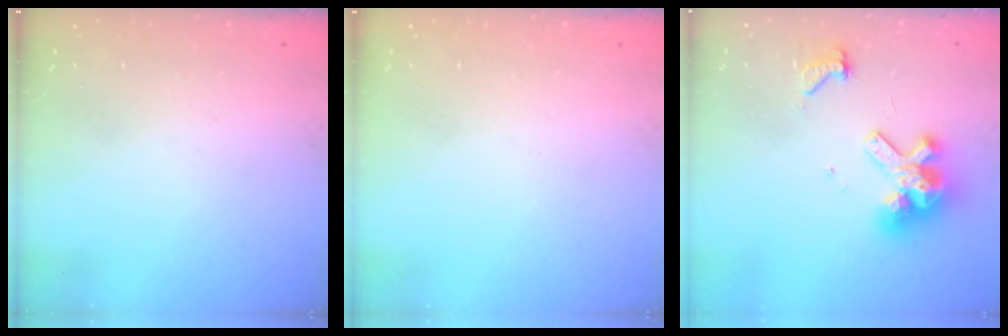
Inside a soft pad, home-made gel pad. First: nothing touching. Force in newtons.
{"total": 0.0}
{"total": 11.4, "press": 11.4, "slide": 1.4}